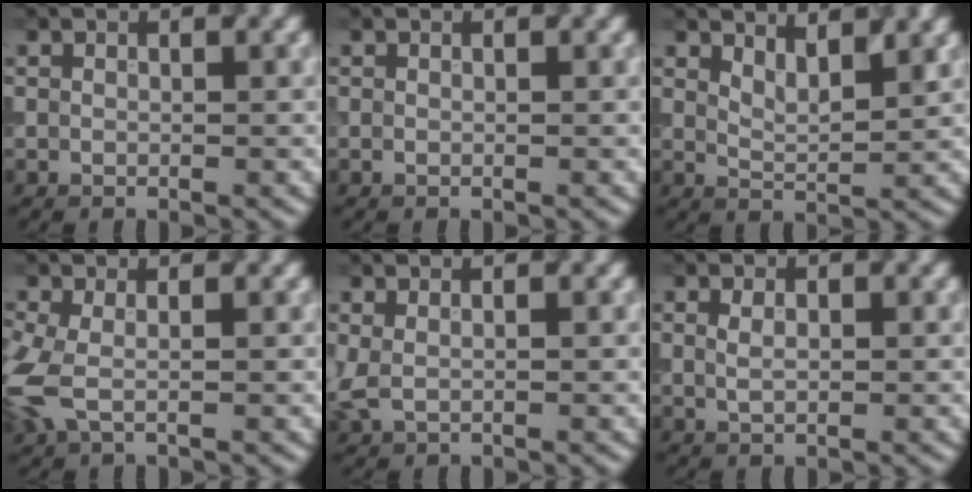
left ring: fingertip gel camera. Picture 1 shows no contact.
{"total": 0.0}
{"total": 2.8, "force": [2.3, 0.7, 1.5], "torque": [-0.023, -0.003, 0.042]}
{"total": 3.3, "force": [-0.3, 1.7, 2.8], "torque": [-0.084, -0.004, -0.011]}
{"total": 1.3, "force": [0.5, 0.6, 1.1], "torque": [-0.025, 0.003, 0.010]}
{"total": 1.4, "force": [0.3, 0.8, 1.1], "torque": [-0.024, -0.001, 0.008]}